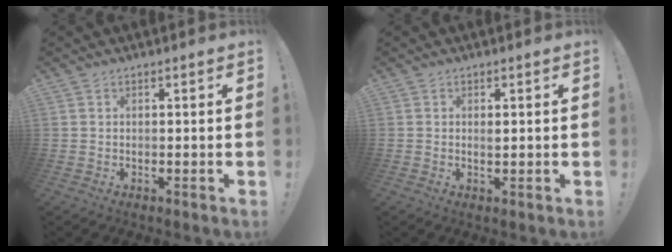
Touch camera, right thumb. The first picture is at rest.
{"total": 0.7, "force": [0.3, 0.3, 0.6], "torque": [0.004, -0.006, 0.002]}